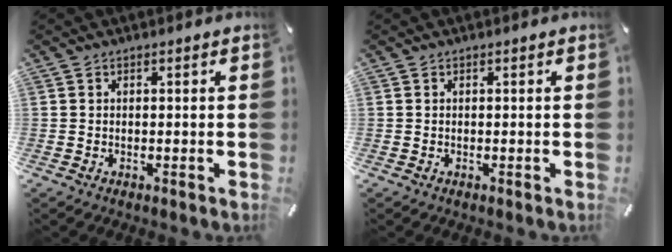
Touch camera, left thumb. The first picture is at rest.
{"total": 0.0}